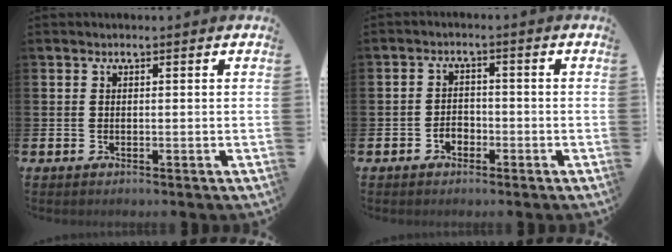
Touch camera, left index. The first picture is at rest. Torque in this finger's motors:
{"motor_torque": [0.25, -0.06, 0.05, 0.05]}